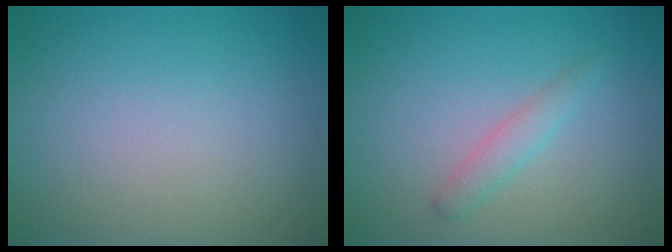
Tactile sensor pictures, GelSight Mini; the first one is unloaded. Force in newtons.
{"total": 1.6, "press": 1.6, "slide": 0.1}